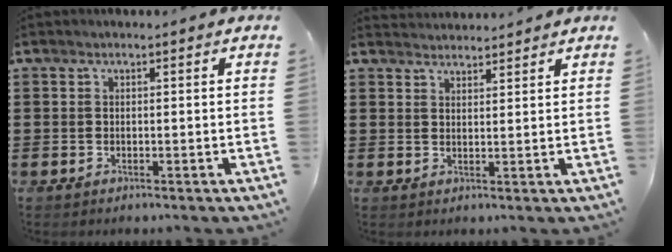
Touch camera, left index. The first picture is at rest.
{"total": 2.2, "force": [2.2, 0.0, -0.3], "torque": [0.000, -0.003, 0.043]}